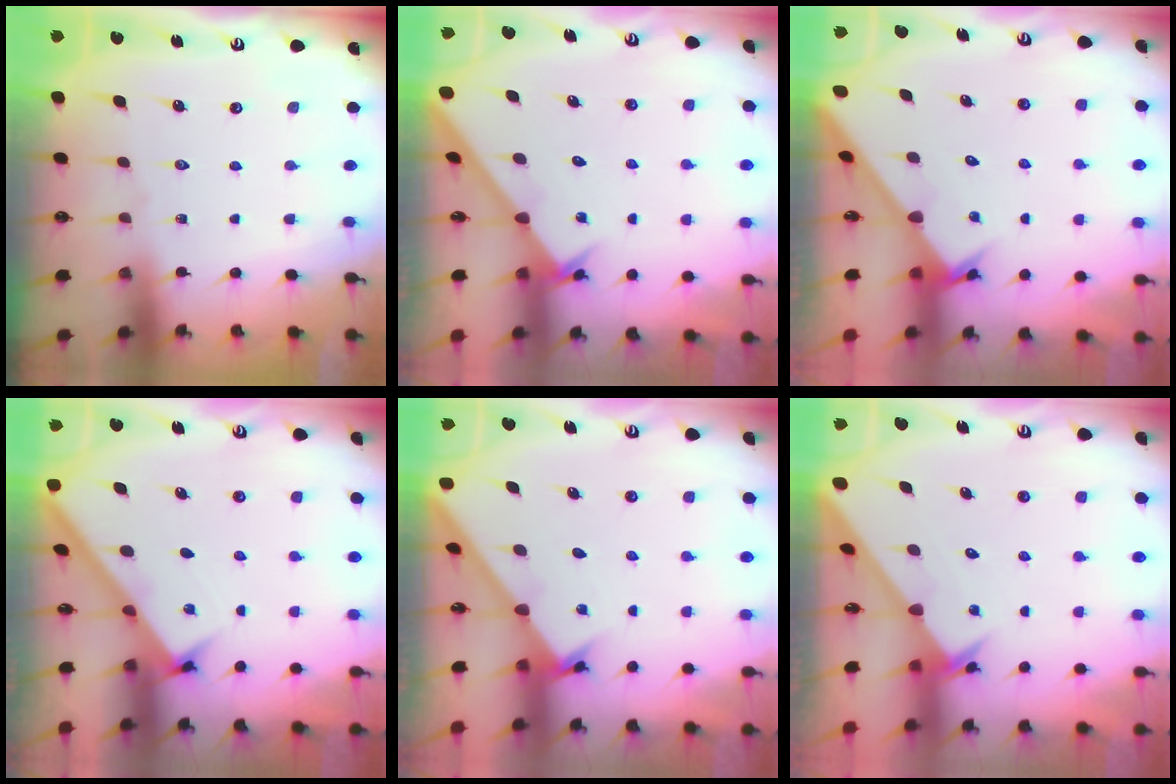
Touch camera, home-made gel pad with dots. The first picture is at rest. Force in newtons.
{"total": 2.0, "press": 2.0, "slide": 0.2}
{"total": 2.2, "press": 2.2, "slide": 0.1}
{"total": 2.5, "press": 2.5, "slide": 0.3}
{"total": 1.6, "press": 1.6, "slide": 0.1}
{"total": 2.3, "press": 2.3, "slide": 0.2}